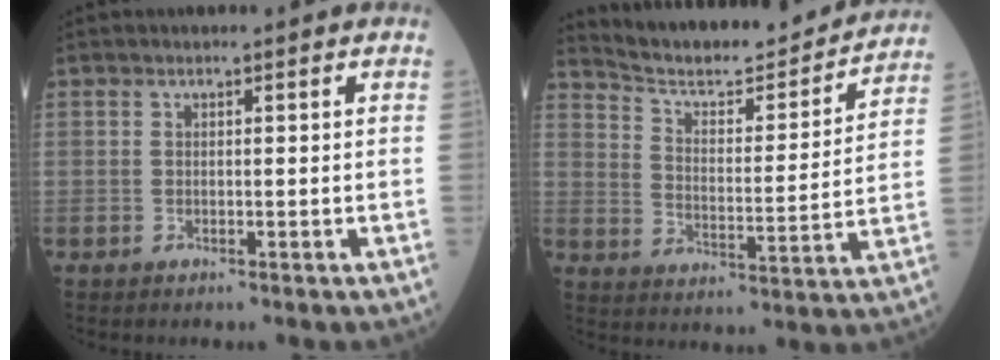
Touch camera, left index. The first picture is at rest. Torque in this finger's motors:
{"motor_torque": [-0.01, -1.45, 0.02, 0.00]}